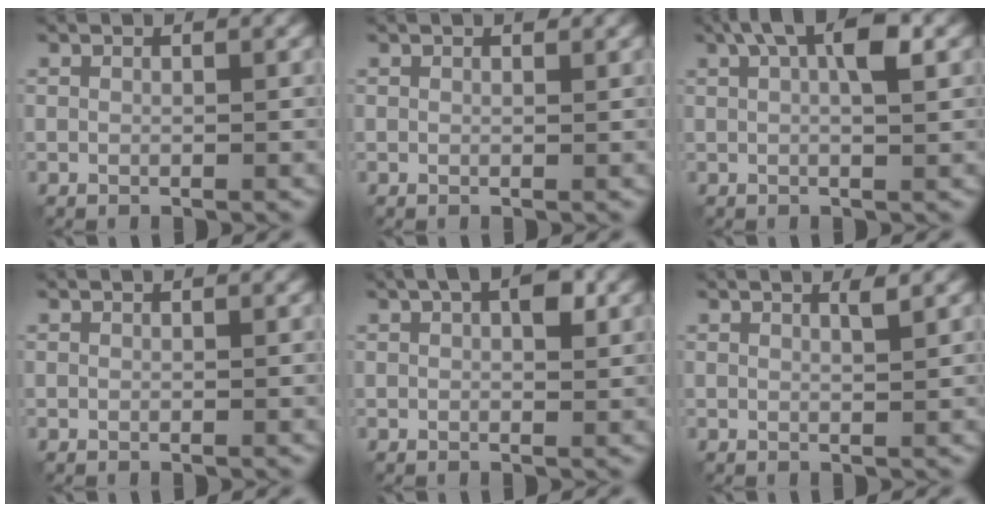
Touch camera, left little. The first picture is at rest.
{"total": 0.6, "force": [0.5, 0.2, 0.4], "torque": [-0.005, 0.001, 0.008]}
{"total": 5.0, "force": [1.7, 1.4, 4.5], "torque": [-0.076, 0.011, 0.023]}
{"total": 0.0}
{"total": 2.9, "force": [1.0, 1.2, 2.4], "torque": [-0.031, 0.007, 0.011]}
{"total": 1.1, "force": [0.7, 0.1, 0.9], "torque": [-0.008, 0.003, 0.008]}